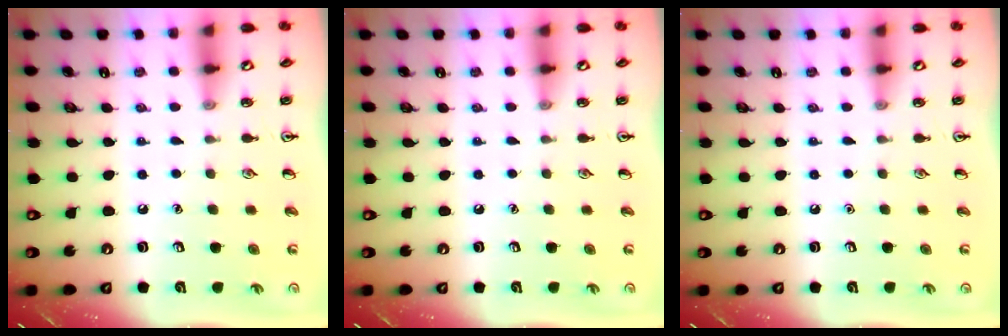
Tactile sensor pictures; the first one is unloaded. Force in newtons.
{"total": 0.0}
{"total": 0.0}